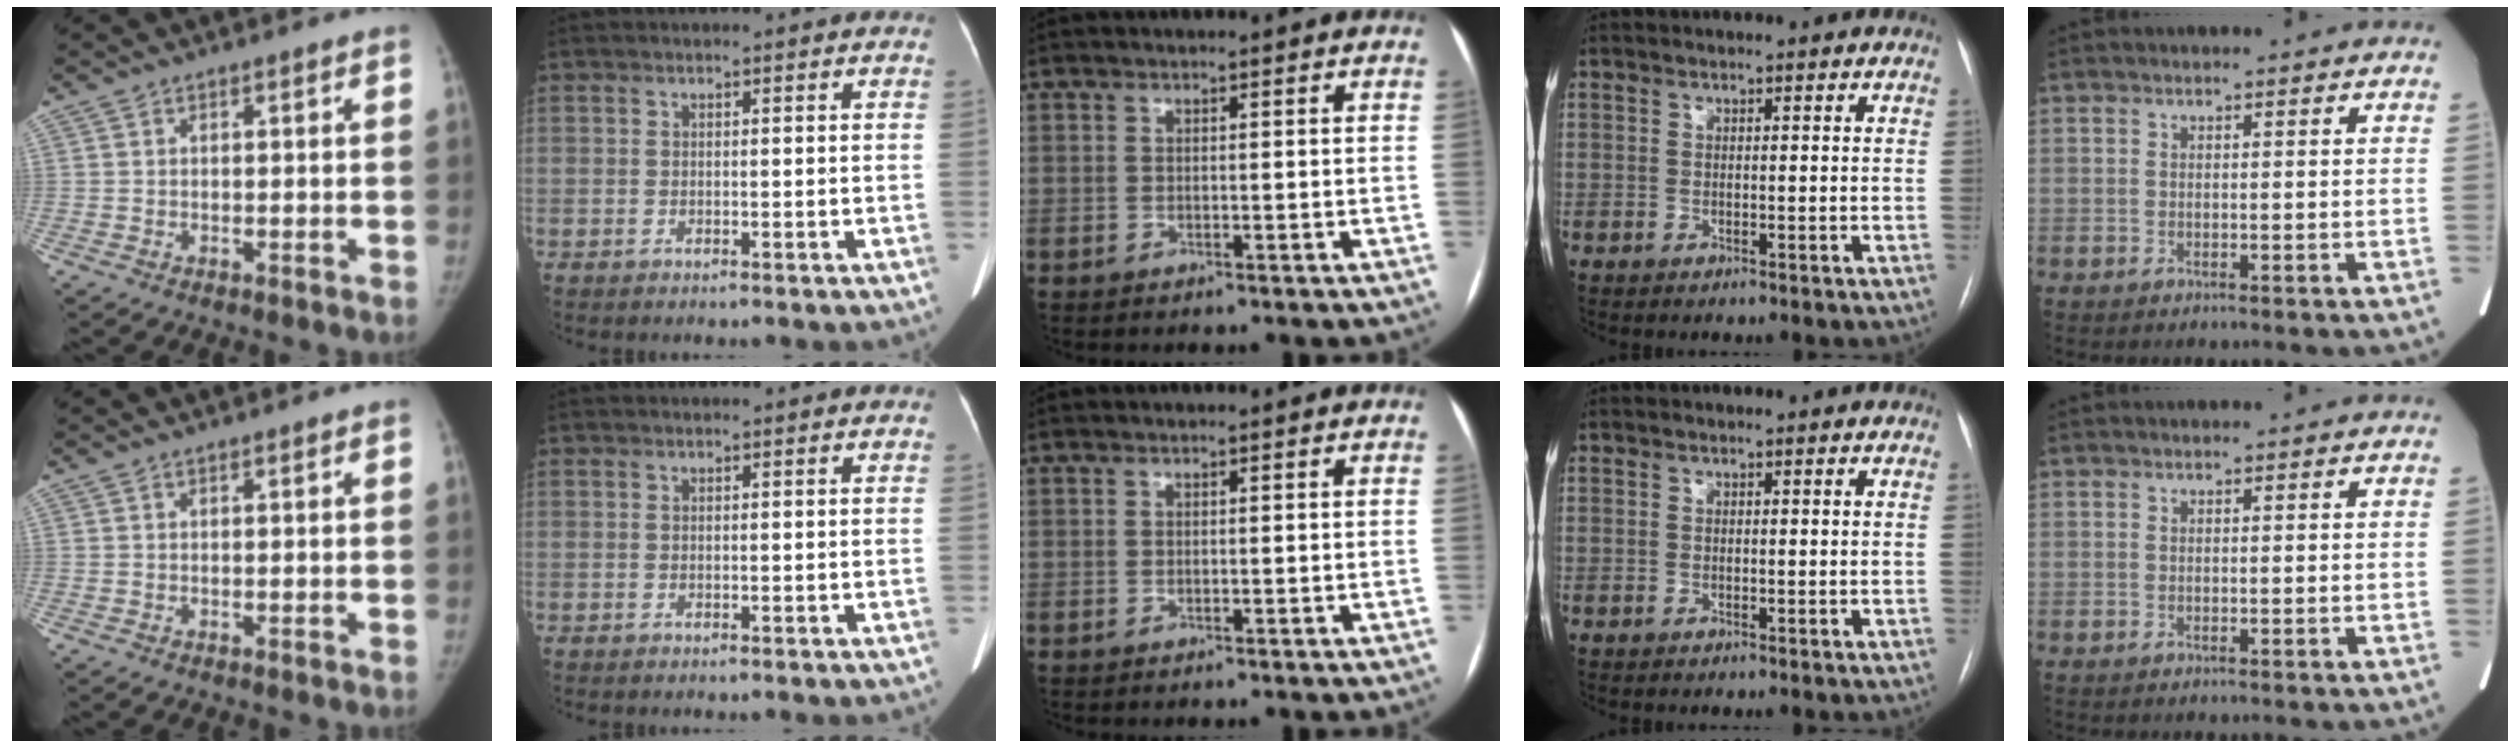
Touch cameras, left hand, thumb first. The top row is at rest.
{}